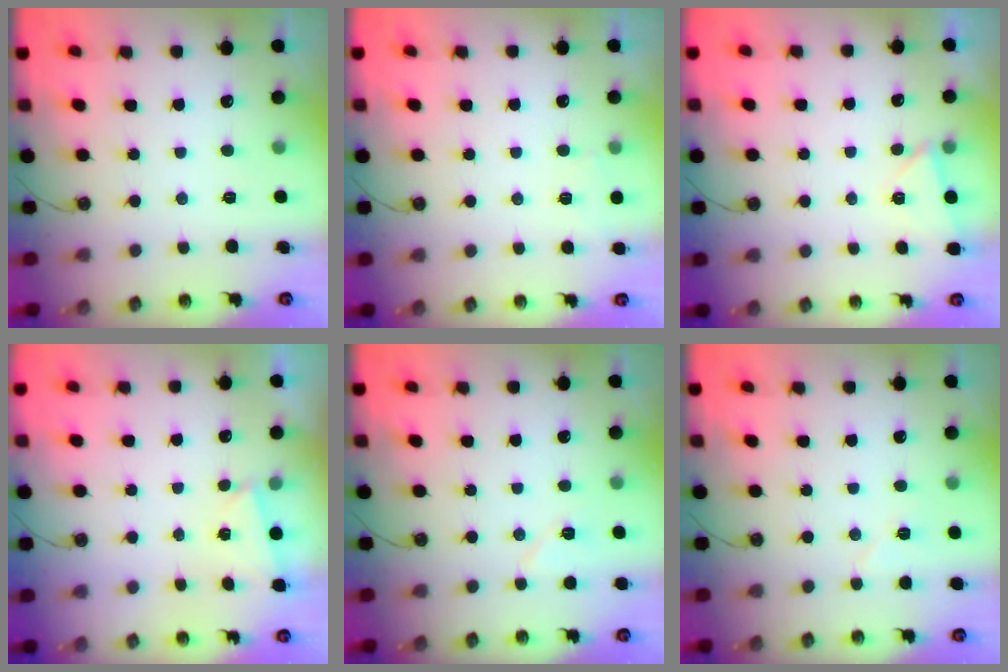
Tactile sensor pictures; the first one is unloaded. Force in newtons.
{"total": 3.6, "press": 2.5, "slide": 2.6}
{"total": 2.4, "press": 2.0, "slide": 1.2}
{"total": 1.6, "press": 0.8, "slide": 1.4}
{"total": 5.5, "press": 5.5, "slide": 0.8}
{"total": 5.4, "press": 5.3, "slide": 1.2}